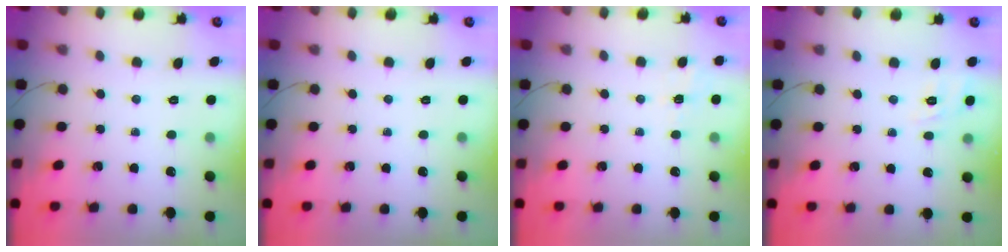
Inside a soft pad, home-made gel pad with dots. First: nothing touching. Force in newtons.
{"total": 0.0}
{"total": 2.0, "press": 1.0, "slide": 1.7}
{"total": 2.0, "press": 0.6, "slide": 1.9}